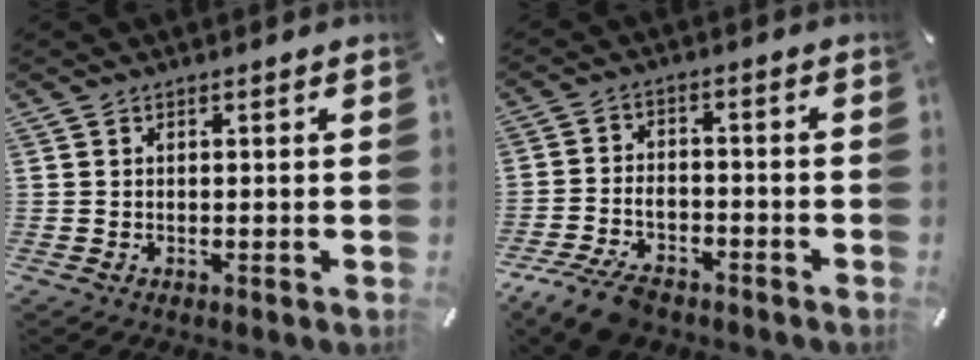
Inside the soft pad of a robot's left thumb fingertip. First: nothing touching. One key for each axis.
{"total": 7.8, "fx": -5.4, "fy": 4.2, "fz": 3.8, "tx": -0.077, "ty": 0.024, "tz": -0.101}